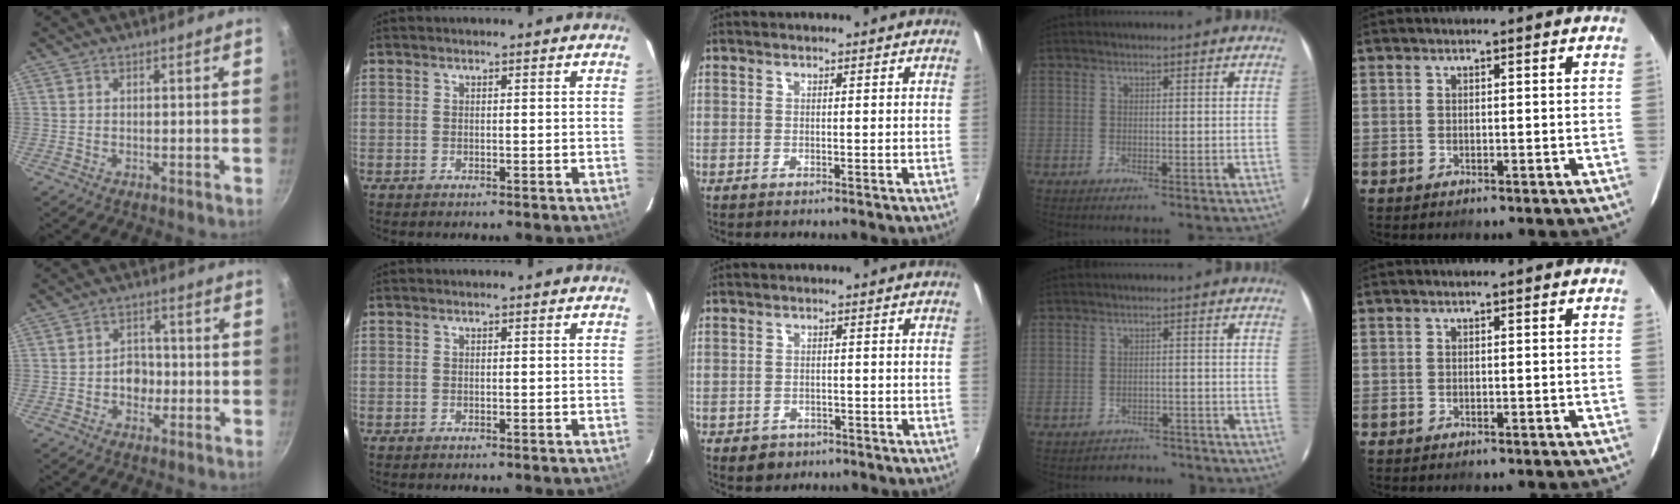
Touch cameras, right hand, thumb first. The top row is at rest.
{"thumb": {"total": 4.7, "force": [-1.1, 3.8, 2.5], "torque": [-0.004, 0.013, -0.020]}, "middle": {"total": 3.6, "force": [-1.9, 2.8, 1.2], "torque": [-0.029, -0.006, -0.023]}, "ring": {"total": 6.4, "force": [-5.6, 3.0, 0.7], "torque": [-0.013, 0.019, -0.069]}}